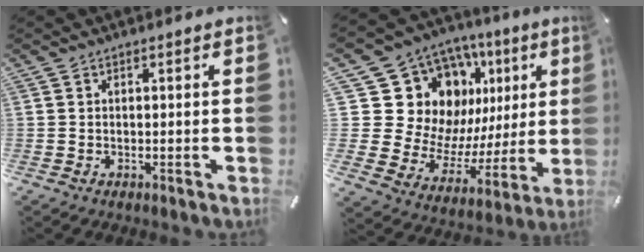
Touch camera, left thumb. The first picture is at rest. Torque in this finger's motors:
{"motor_torque": [1.96, 1.04, 1.18, -0.44, 0.04]}